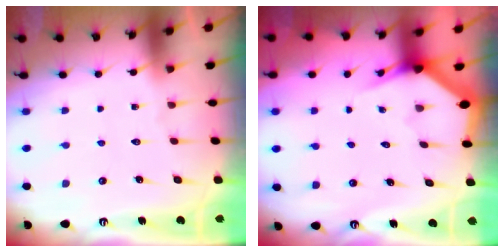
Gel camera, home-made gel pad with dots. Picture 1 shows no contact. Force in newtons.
{"total": 3.0, "press": 3.0, "slide": 0.0}